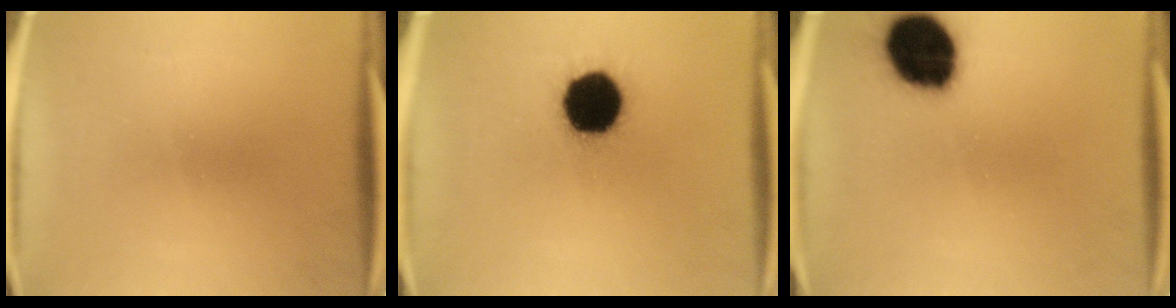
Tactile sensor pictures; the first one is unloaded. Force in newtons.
{"total": 18.4}
{"total": 17.7}